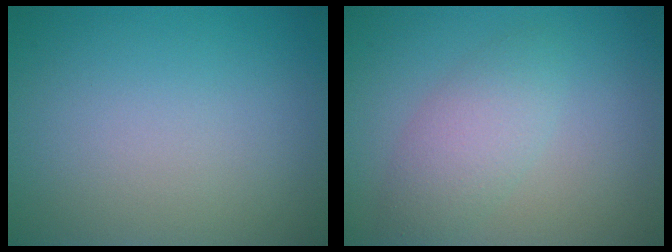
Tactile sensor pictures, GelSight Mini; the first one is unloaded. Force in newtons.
{"total": 3.2, "press": 3.2, "slide": 0.0}